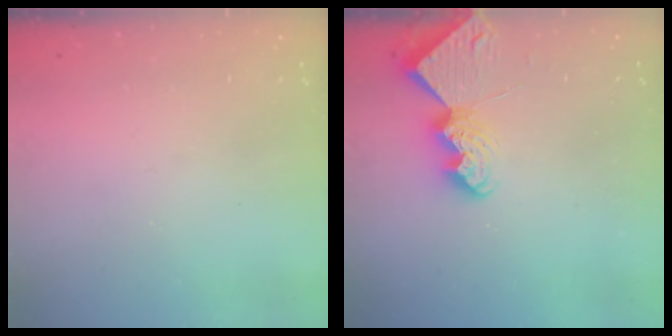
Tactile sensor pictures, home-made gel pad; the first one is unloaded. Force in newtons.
{"total": 8.8, "press": 8.7, "slide": 0.8}